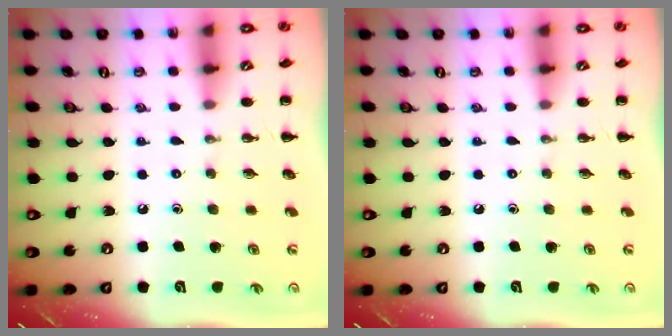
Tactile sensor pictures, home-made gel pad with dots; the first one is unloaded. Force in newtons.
{"total": 0.0}